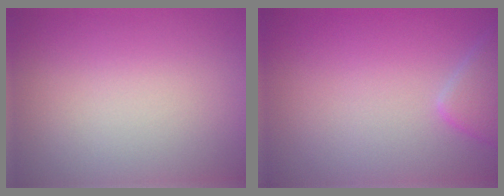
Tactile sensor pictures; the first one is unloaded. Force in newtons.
{"total": 2.4, "press": 2.3, "slide": 0.1}